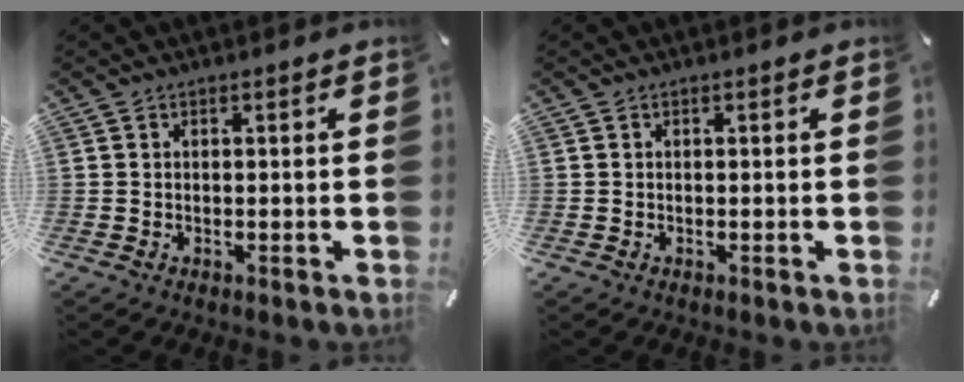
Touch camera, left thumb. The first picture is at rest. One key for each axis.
{"total": 0.0}